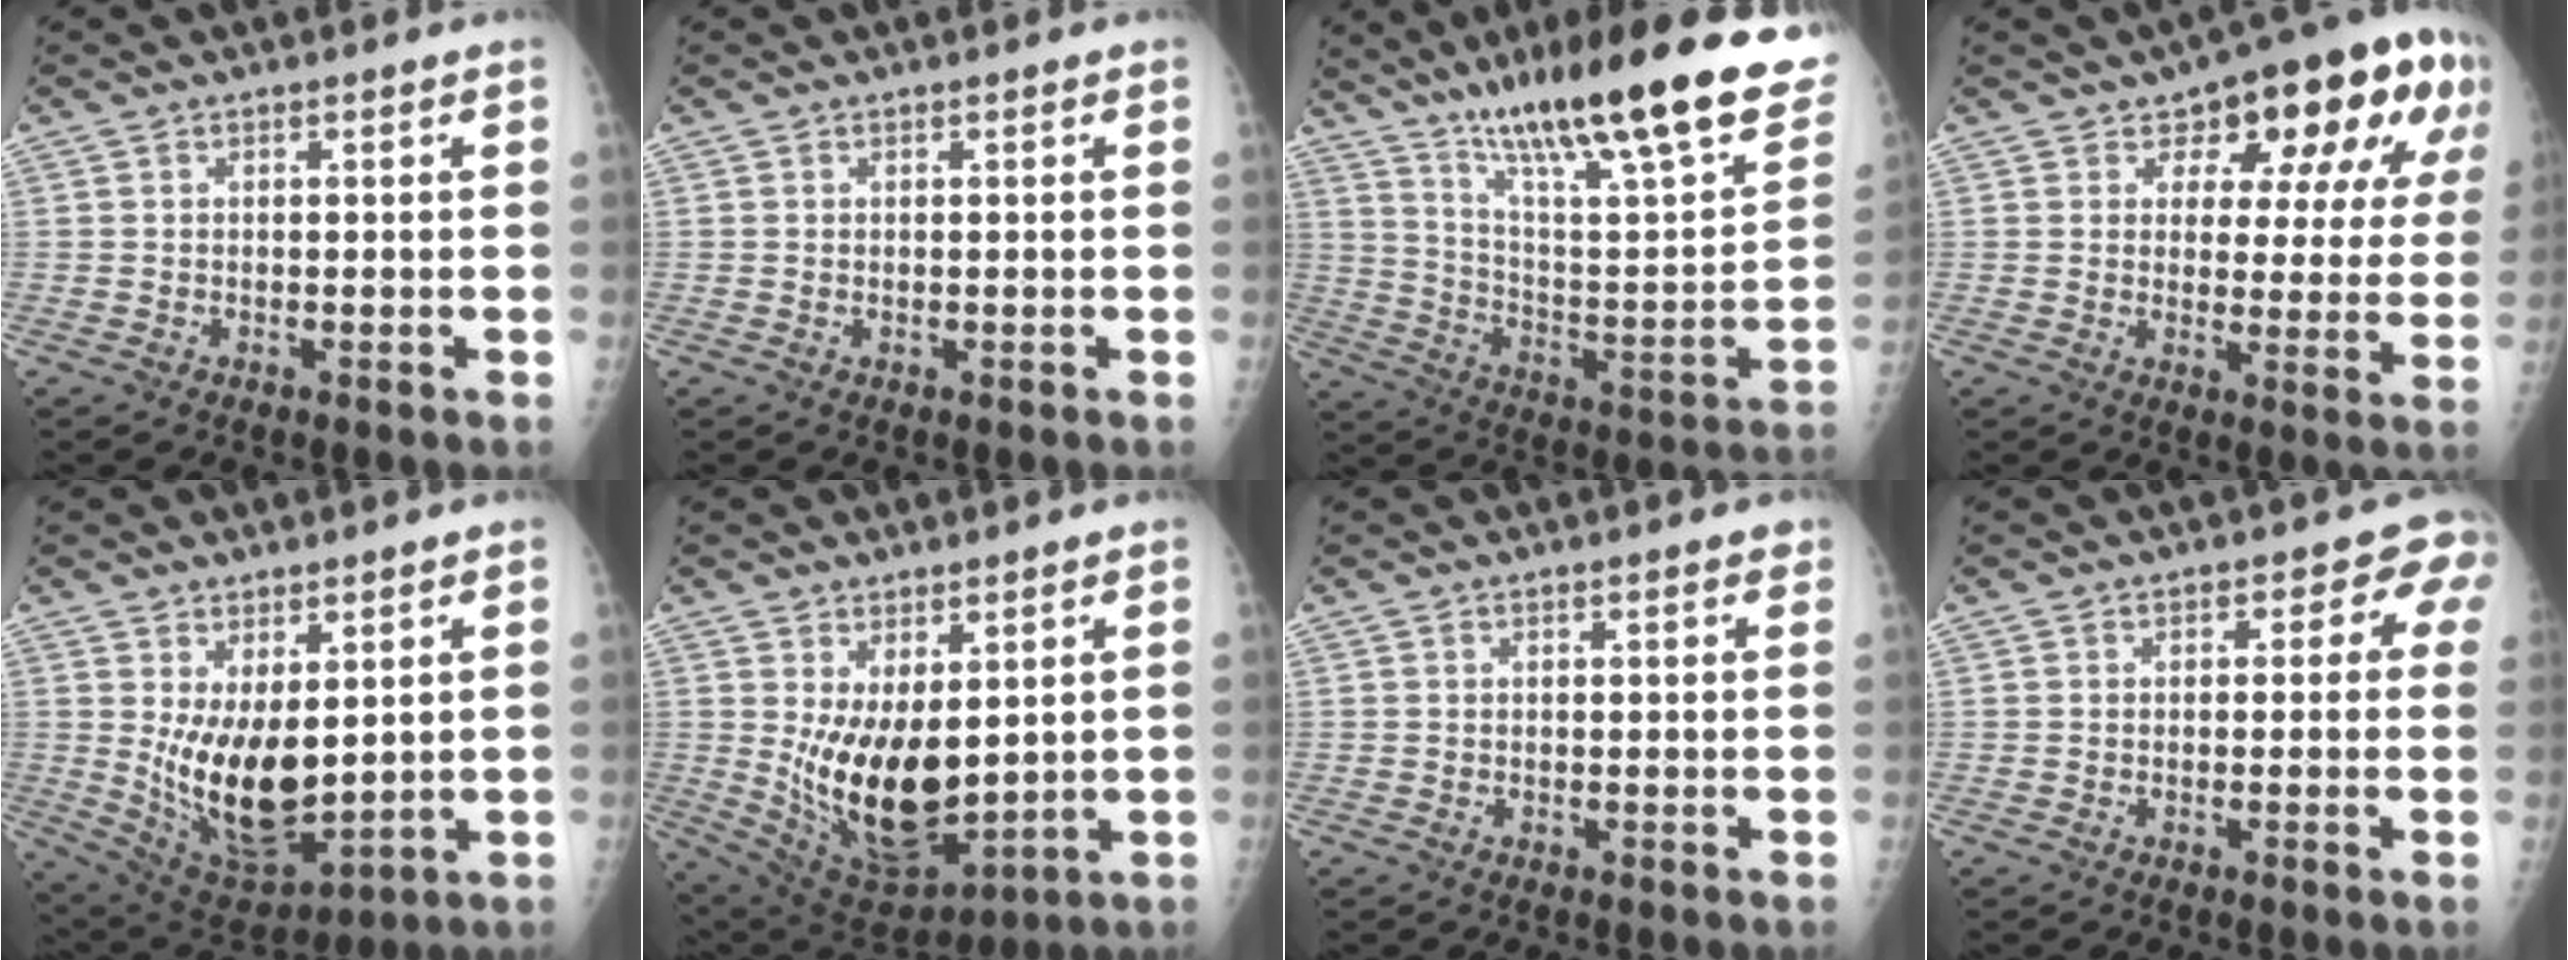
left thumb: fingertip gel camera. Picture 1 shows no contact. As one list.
[{"total": 0.0}, {"total": 31.6, "force": [21.3, 5.9, 22.5], "torque": [-0.317, -0.064, 0.324]}, {"total": 17.6, "force": [8.8, 8.7, 12.6], "torque": [-0.112, -0.011, 0.113]}, {"total": 13.7, "force": [2.0, 7.1, 11.5], "torque": [-0.172, -0.038, 0.062]}, {"total": 15.1, "force": [2.0, 8.1, 12.6], "torque": [-0.191, -0.040, 0.065]}, {"total": 1.4, "force": [1.0, 0.5, 0.8], "torque": [-0.006, 0.000, 0.009]}, {"total": 3.5, "force": [1.0, 2.6, 2.1], "torque": [0.018, 0.006, -0.004]}]